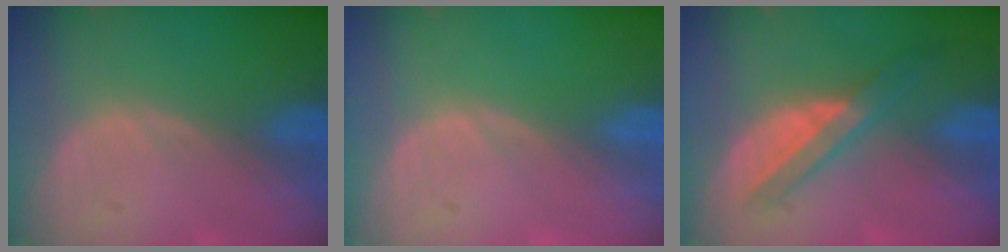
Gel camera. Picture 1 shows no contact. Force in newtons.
{"total": 0.0}
{"total": 5.9, "press": 5.4, "slide": 2.4}